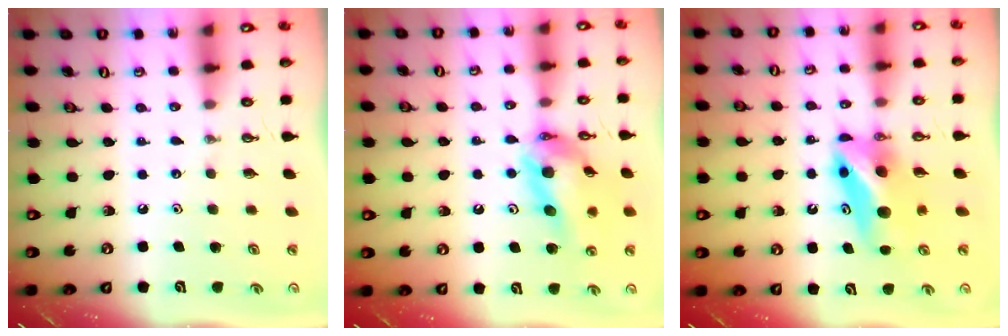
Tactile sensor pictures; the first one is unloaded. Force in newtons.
{"total": 14.1, "press": 14.0, "slide": 1.5}
{"total": 10.3, "press": 6.9, "slide": 7.7}